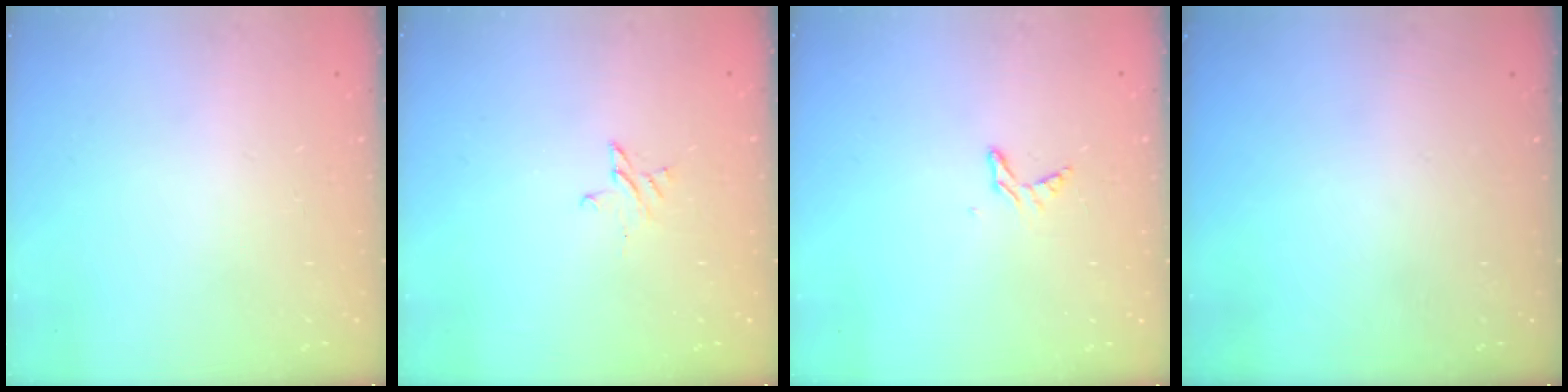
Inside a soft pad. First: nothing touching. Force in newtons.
{"total": 2.3, "press": 2.3, "slide": 0.2}
{"total": 5.1, "press": 5.1, "slide": 0.5}
{"total": 0.0}